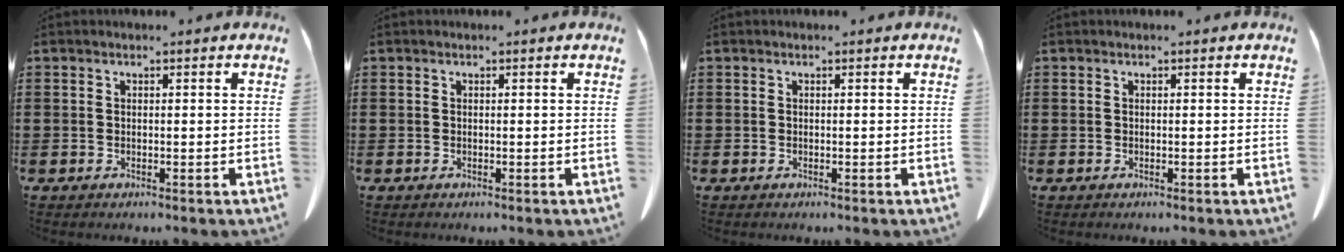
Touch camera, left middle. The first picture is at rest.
{"total": 0.0}
{"total": 0.0}
{"total": 0.0}